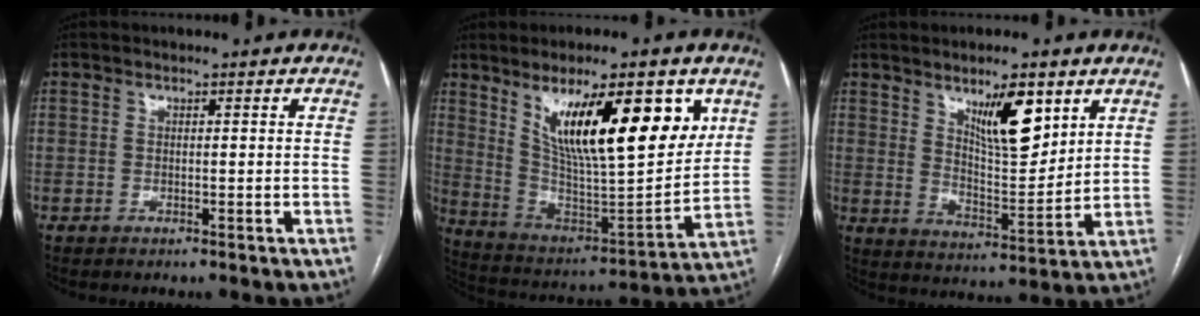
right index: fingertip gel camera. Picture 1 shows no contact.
{"total": 20.3, "force": [9.4, 4.4, 17.5], "torque": [-0.275, -0.004, 0.166]}
{"total": 9.9, "force": [5.4, 2.8, 7.8], "torque": [-0.133, -0.007, 0.098]}